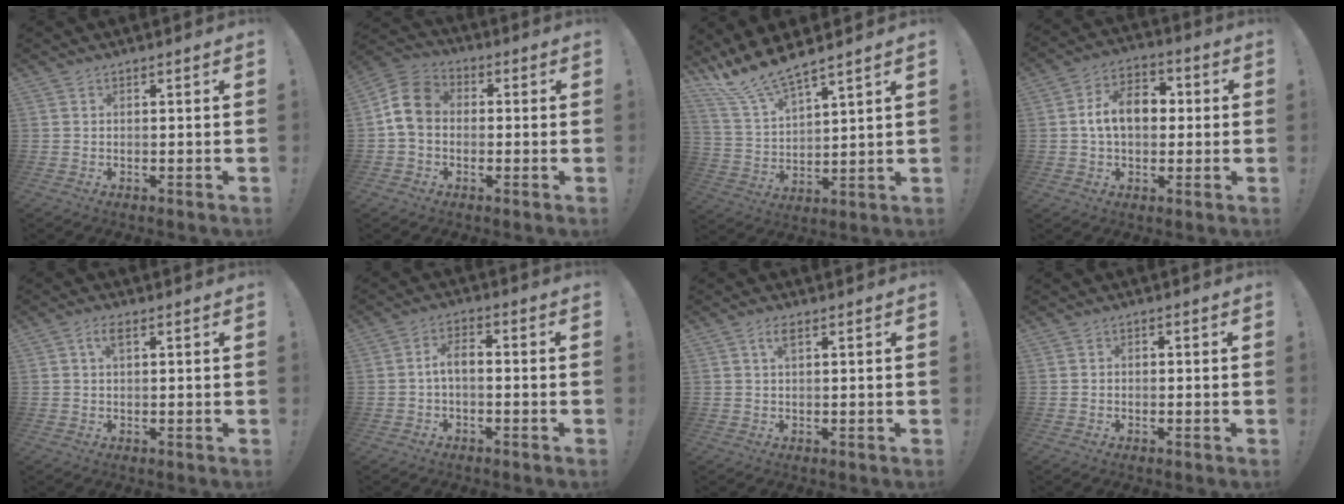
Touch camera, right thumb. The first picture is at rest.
{"total": 10.3, "force": [0.2, 8.0, 6.4], "torque": [-0.110, 0.026, 0.012]}
{"total": 10.9, "force": [10.1, 1.1, 4.0], "torque": [-0.101, -0.070, 0.183]}
{"total": 12.8, "force": [1.0, 8.6, 9.4], "torque": [-0.149, 0.018, 0.020]}
{"total": 3.2, "force": [1.2, 1.5, 2.5], "torque": [-0.050, 0.006, 0.019]}
{"total": 4.8, "force": [-0.7, 2.2, 4.2], "torque": [-0.083, 0.009, -0.015]}
{"total": 2.9, "force": [1.3, 1.1, 2.3], "torque": [-0.046, 0.004, 0.021]}
{"total": 1.2, "force": [-0.8, 0.8, 0.5], "torque": [-0.007, 0.004, -0.014]}